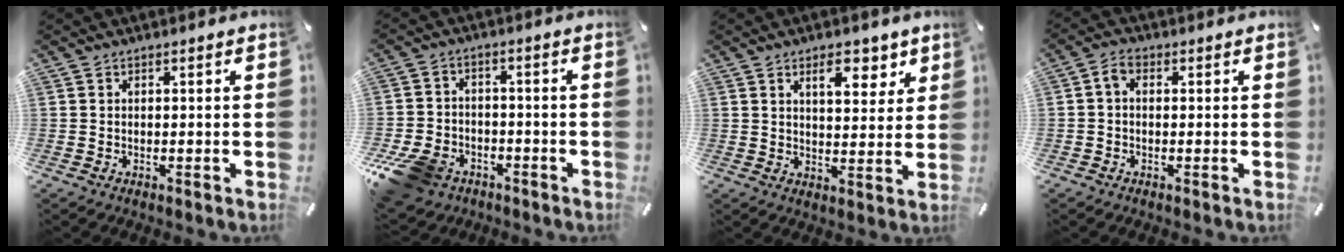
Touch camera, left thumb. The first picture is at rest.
{"total": 11.3, "force": [-6.7, 7.6, 5.1], "torque": [-0.112, 0.040, -0.123]}
{"total": 8.3, "force": [4.8, 4.4, 5.1], "torque": [-0.053, -0.021, 0.074]}
{"total": 2.7, "force": [0.0, 1.8, 2.0], "torque": [-0.039, 0.009, -0.001]}